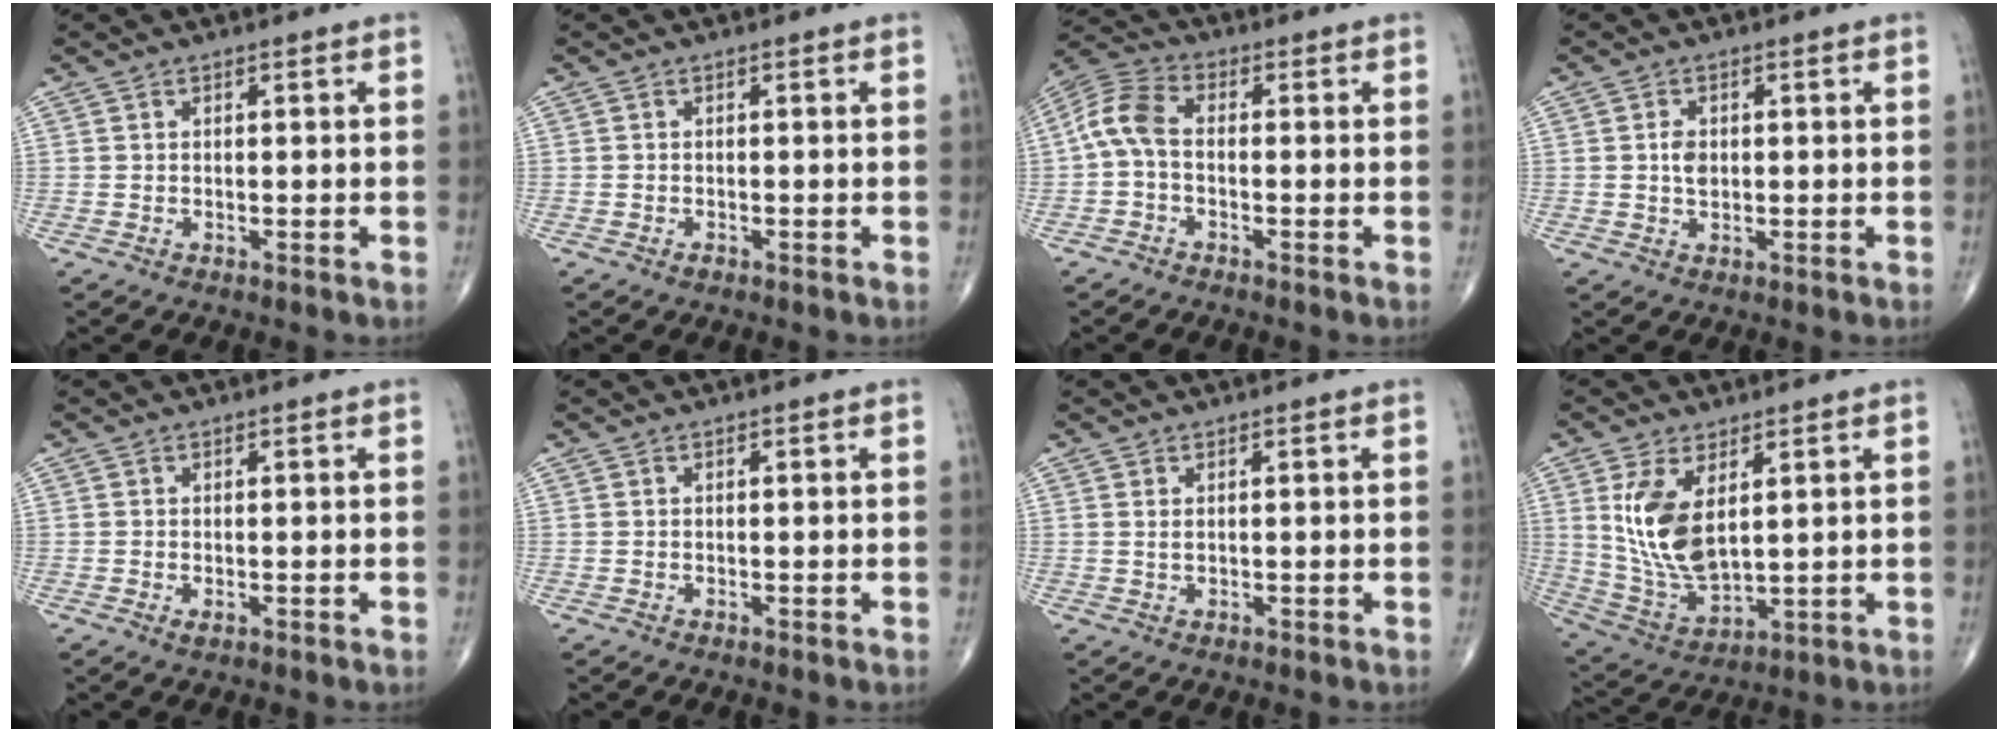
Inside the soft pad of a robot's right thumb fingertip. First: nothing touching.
{"total": 0.6, "force": [-0.4, 0.3, 0.3], "torque": [-0.004, 0.001, -0.008]}
{"total": 7.1, "force": [-0.8, 4.1, 5.7], "torque": [-0.120, 0.023, -0.030]}
{"total": 2.9, "force": [0.2, 2.0, 2.1], "torque": [-0.032, 0.000, 0.004]}
{"total": 0.8, "force": [-0.2, 0.4, 0.7], "torque": [-0.013, -0.003, -0.003]}
{"total": 0.0}
{"total": 0.9, "force": [0.4, 0.4, 0.7], "torque": [-0.015, 0.000, 0.010]}
{"total": 12.6, "force": [3.5, 6.3, 10.3], "torque": [-0.196, -0.021, 0.087]}